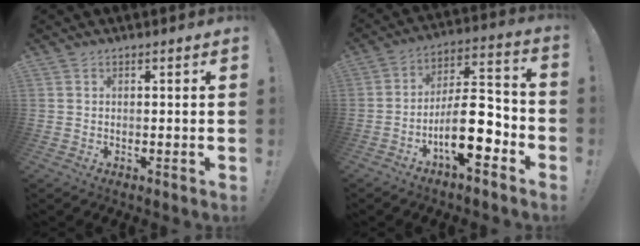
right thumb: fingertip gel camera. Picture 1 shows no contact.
{"total": 16.6, "force": [-6.7, 6.2, 13.9], "torque": [-0.231, 0.035, -0.105]}